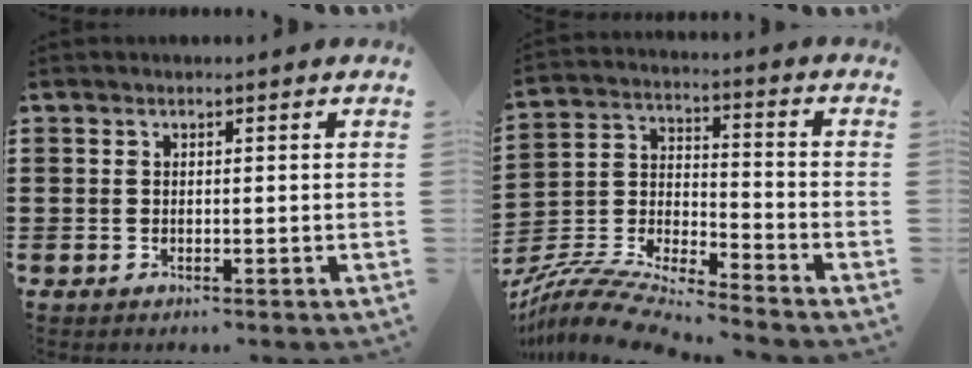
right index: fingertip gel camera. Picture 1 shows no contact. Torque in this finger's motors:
{"motor_torque": [-0.90, 0.87, 0.19, 0.04]}